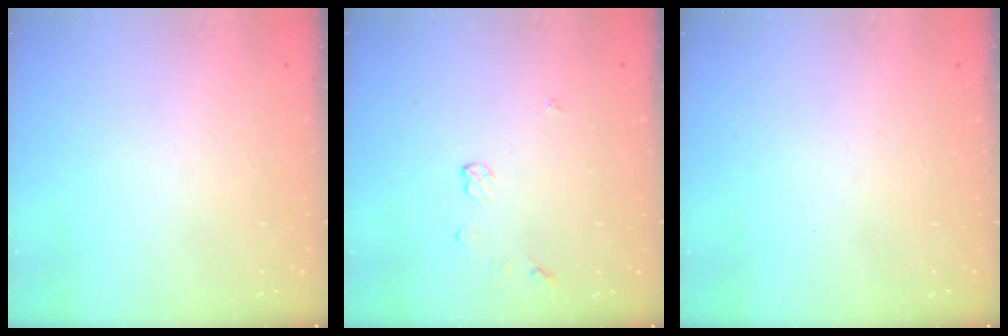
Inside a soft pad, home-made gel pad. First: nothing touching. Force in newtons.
{"total": 3.7, "press": 3.7, "slide": 0.4}
{"total": 0.0}